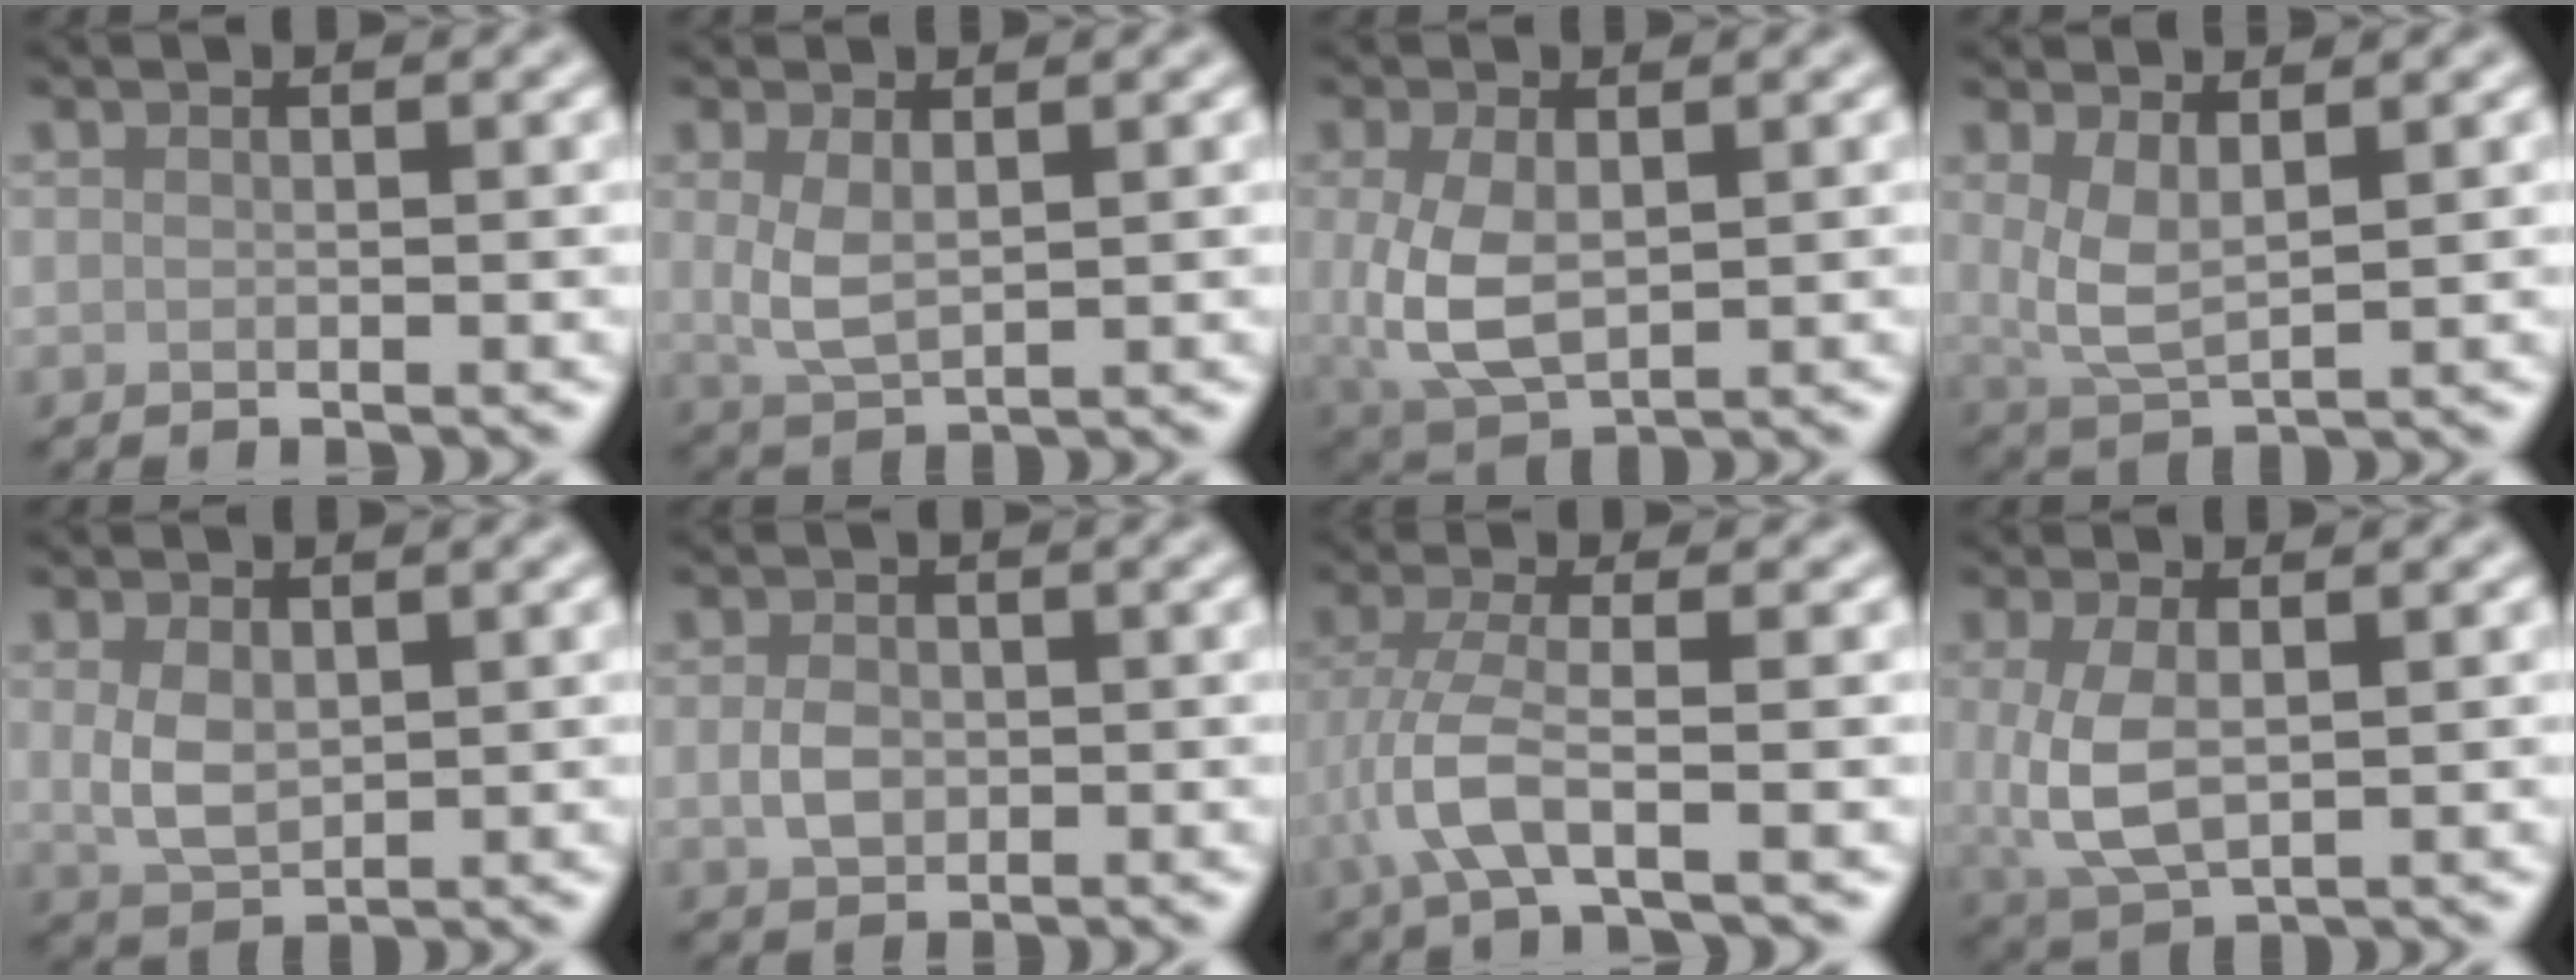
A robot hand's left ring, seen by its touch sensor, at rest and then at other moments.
{"total": 2.8, "force": [0.6, 1.3, 2.4], "torque": [-0.057, -0.005, 0.017]}
{"total": 5.2, "force": [0.0, 3.0, 4.3], "torque": [-0.105, -0.007, 0.008]}
{"total": 3.4, "force": [1.3, 1.2, 2.9], "torque": [-0.063, -0.009, 0.030]}
{"total": 3.2, "force": [0.5, 2.1, 2.4], "torque": [-0.056, -0.002, 0.015]}
{"total": 2.4, "force": [-0.2, 1.8, 1.5], "torque": [-0.031, -0.002, -0.007]}
{"total": 4.2, "force": [-1.4, 1.0, 3.8], "torque": [-0.086, -0.002, -0.035]}
{"total": 4.7, "force": [0.1, 2.4, 4.0], "torque": [-0.100, -0.006, 0.007]}